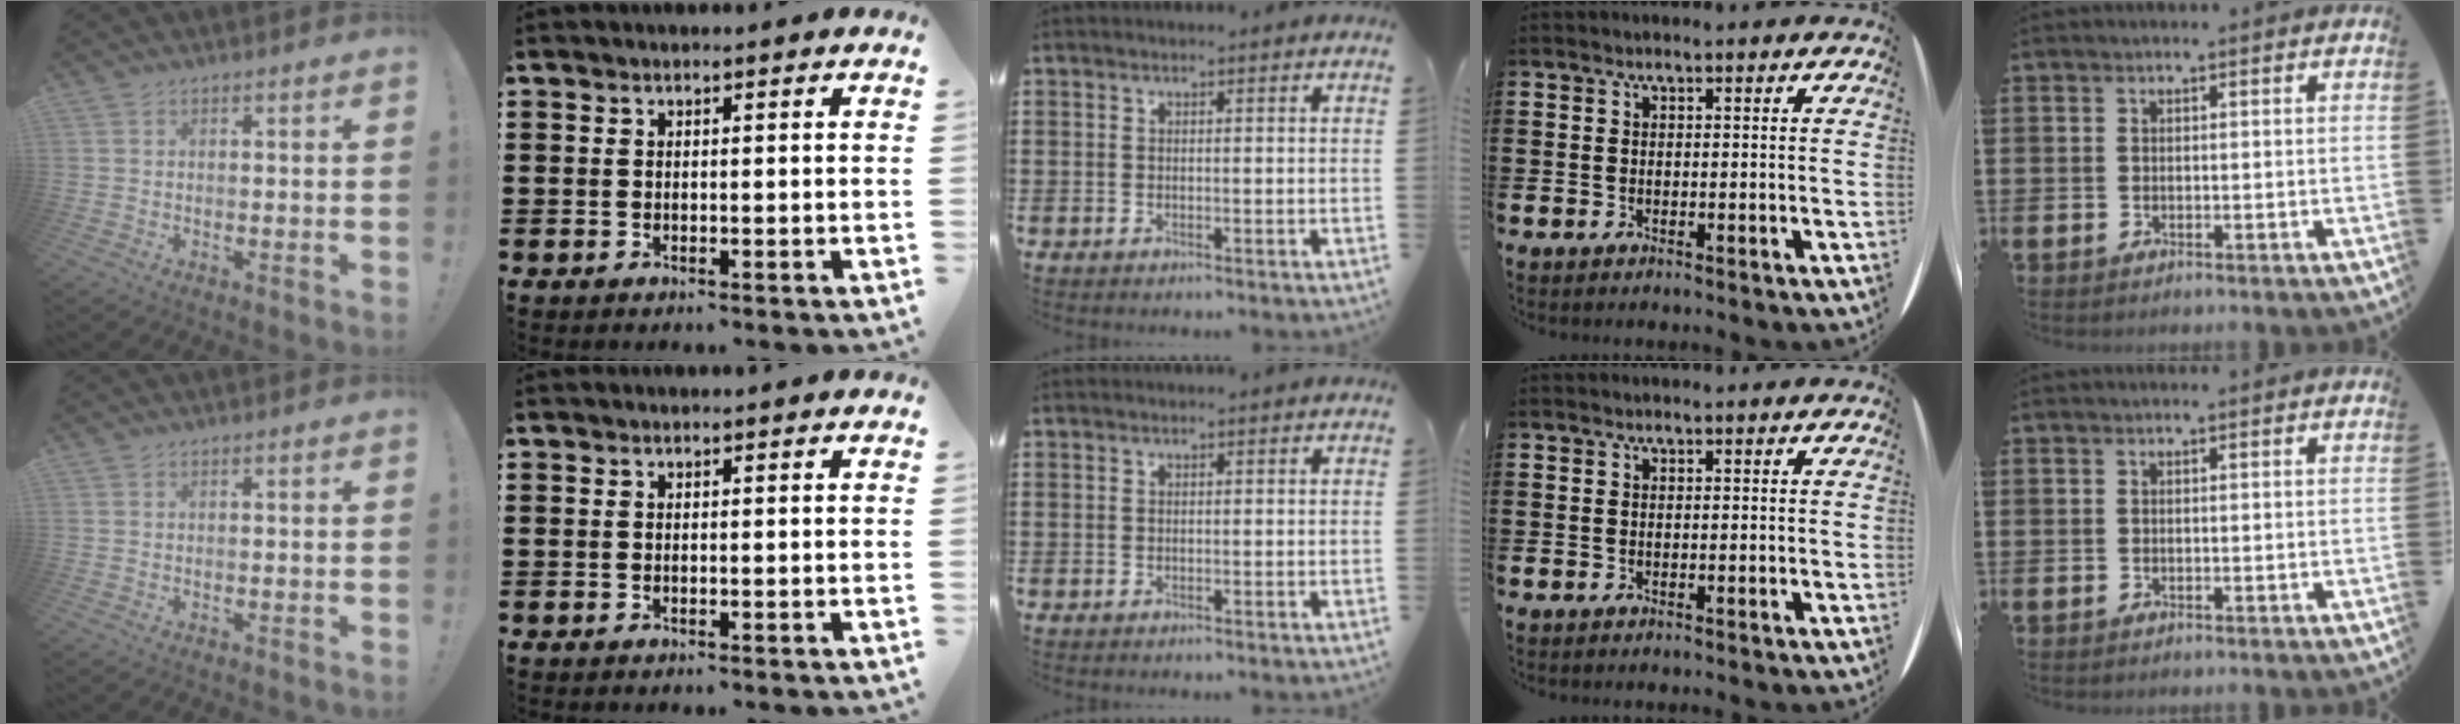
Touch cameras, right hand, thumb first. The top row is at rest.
{}